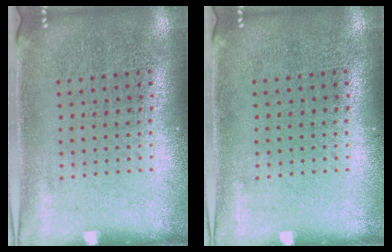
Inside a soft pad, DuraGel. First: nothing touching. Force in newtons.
{"total": 0.0}